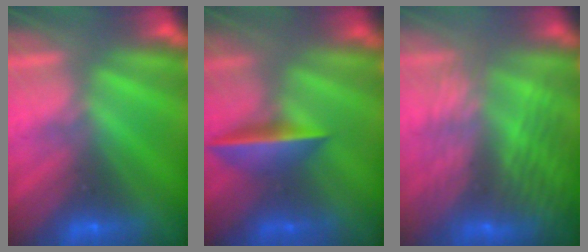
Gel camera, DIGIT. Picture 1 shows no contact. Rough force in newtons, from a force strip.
{"total": 1.2}
{"total": 7.0}